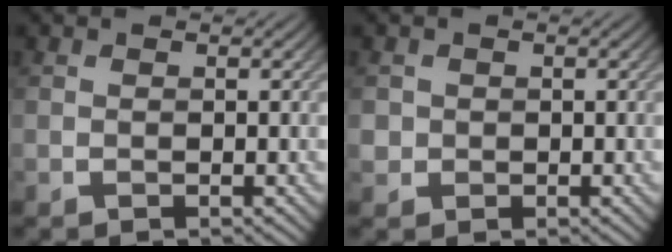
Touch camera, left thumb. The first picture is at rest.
{"total": 1.5, "force": [0.0, 1.5, 0.1], "torque": [-0.003, -0.004, 0.000]}